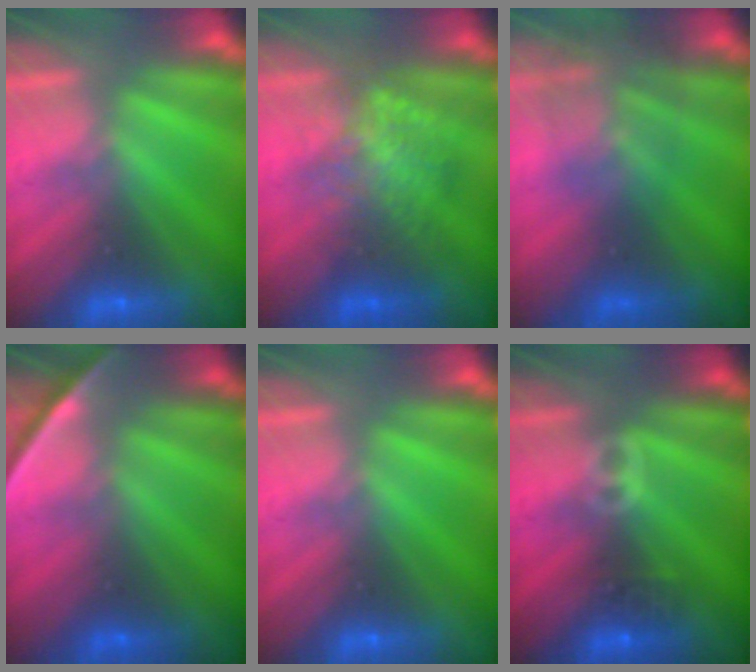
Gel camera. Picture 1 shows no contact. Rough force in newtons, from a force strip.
{"total": 2.3}
{"total": 1.5}
{"total": 1.9}
{"total": 0.0}
{"total": 3.4}